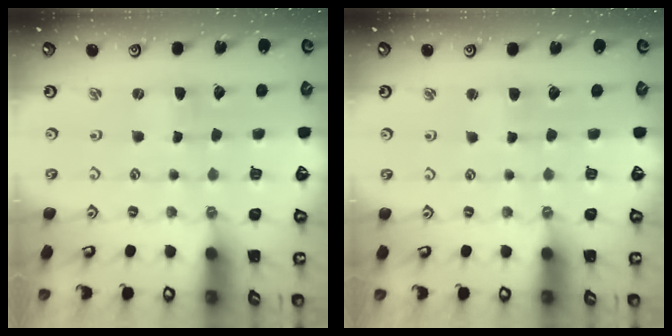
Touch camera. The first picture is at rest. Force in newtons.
{"total": 2.9, "press": 2.9, "slide": 0.4}